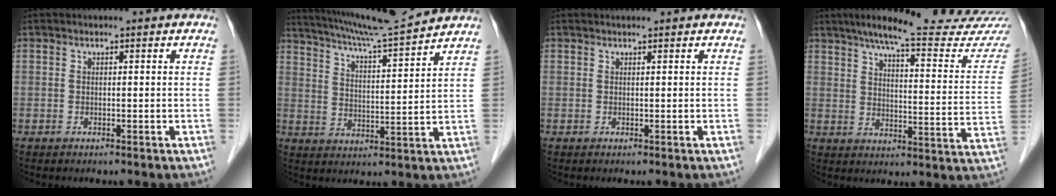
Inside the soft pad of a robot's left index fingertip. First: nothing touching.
{"total": 12.2, "force": [11.4, -1.6, 3.9], "torque": [-0.077, -0.010, 0.183]}
{"total": 0.7, "force": [0.6, -0.1, 0.4], "torque": [-0.005, 0.004, 0.011]}
{"total": 24.1, "force": [21.5, 1.5, 10.8], "torque": [-0.146, -0.063, 0.262]}